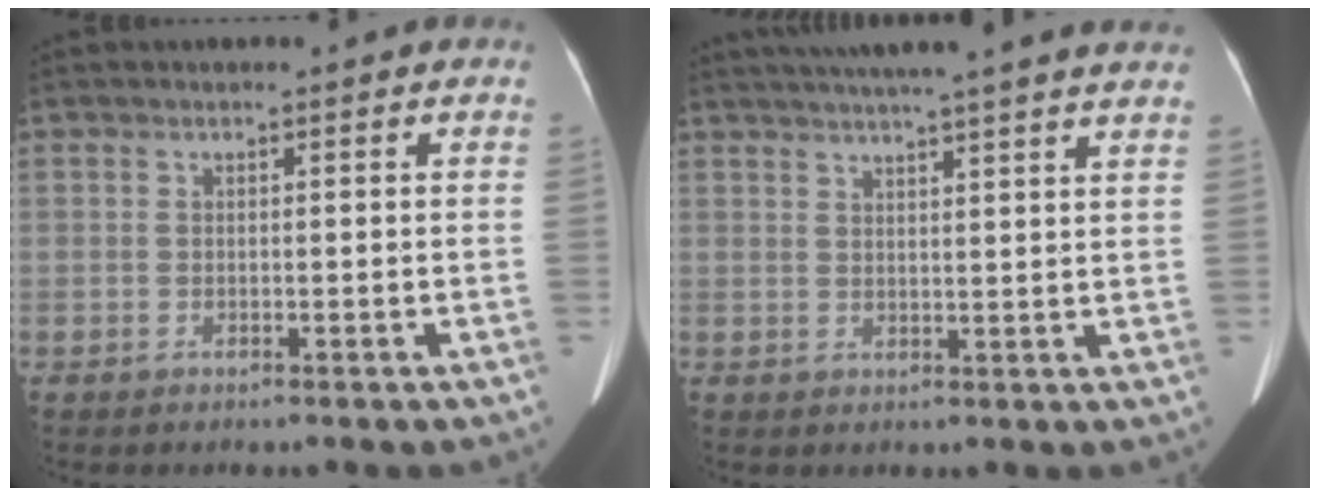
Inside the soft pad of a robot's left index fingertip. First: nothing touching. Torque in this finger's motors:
{"motor_torque": [0.91, -1.23, 0.23, 0.04]}